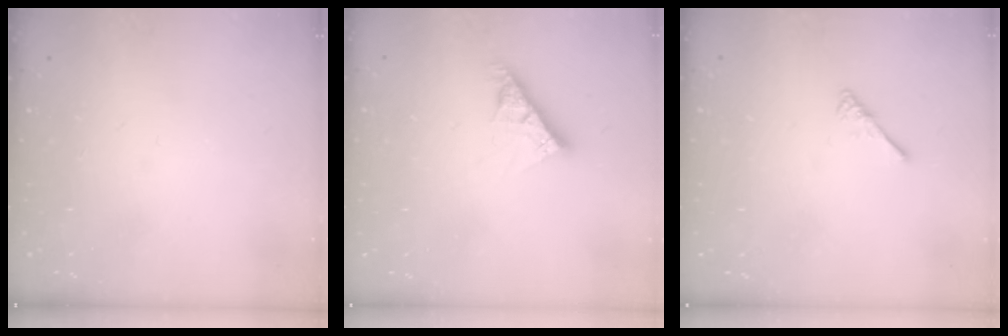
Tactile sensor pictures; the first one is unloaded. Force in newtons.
{"total": 7.8, "press": 7.7, "slide": 0.8}
{"total": 2.5, "press": 2.5, "slide": 0.4}